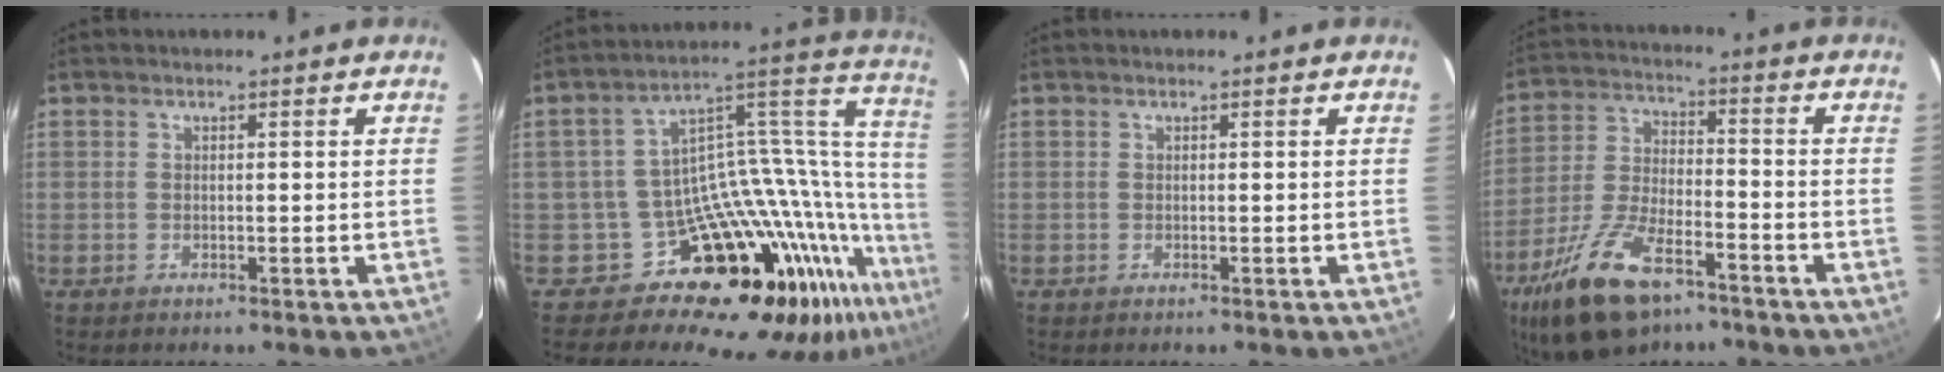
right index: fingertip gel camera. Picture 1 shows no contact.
{"total": 21.2, "force": [-14.1, 8.4, 13.4], "torque": [-0.142, 0.021, -0.239]}
{"total": 0.0}
{"total": 17.0, "force": [-11.0, 7.1, 10.9], "torque": [-0.235, -0.025, -0.200]}